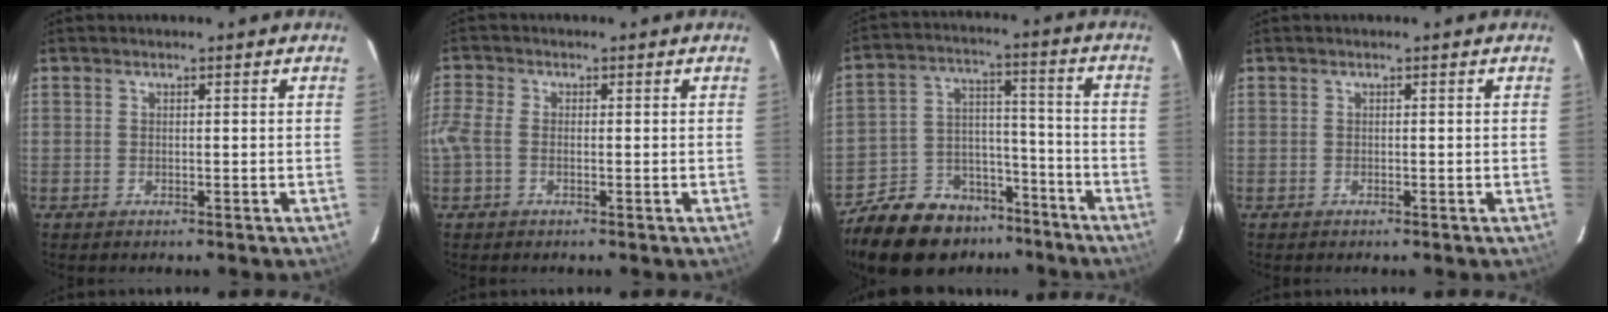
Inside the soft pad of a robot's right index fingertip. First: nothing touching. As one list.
[{"total": 3.3, "force": [-1.1, 1.9, 2.5], "torque": [-0.063, 0.000, -0.025]}, {"total": 18.8, "force": [-14.2, 10.1, 7.1], "torque": [-0.171, 0.043, -0.210]}, {"total": 0.0}]